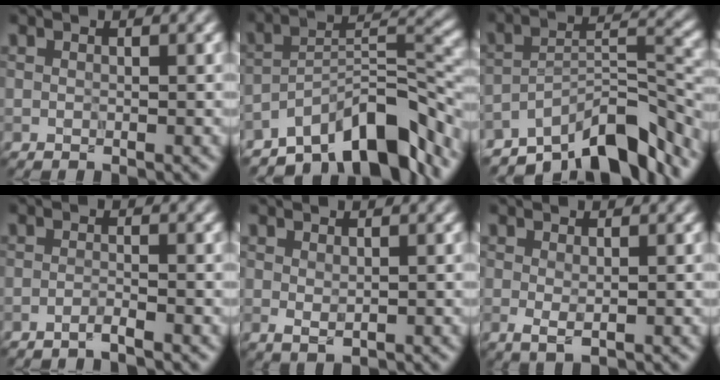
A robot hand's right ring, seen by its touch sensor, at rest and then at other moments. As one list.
[{"total": 10.6, "force": [-7.6, 3.6, 6.5], "torque": [-0.091, 0.010, -0.142]}, {"total": 9.7, "force": [-7.4, 2.7, 5.7], "torque": [-0.080, 0.005, -0.136]}, {"total": 1.1, "force": [-1.0, 0.0, 0.6], "torque": [-0.006, 0.002, -0.024]}, {"total": 1.0, "force": [0.1, 0.6, 0.8], "torque": [-0.015, 0.000, 0.008]}, {"total": 1.2, "force": [0.0, 0.4, 1.1], "torque": [-0.024, -0.003, 0.001]}]